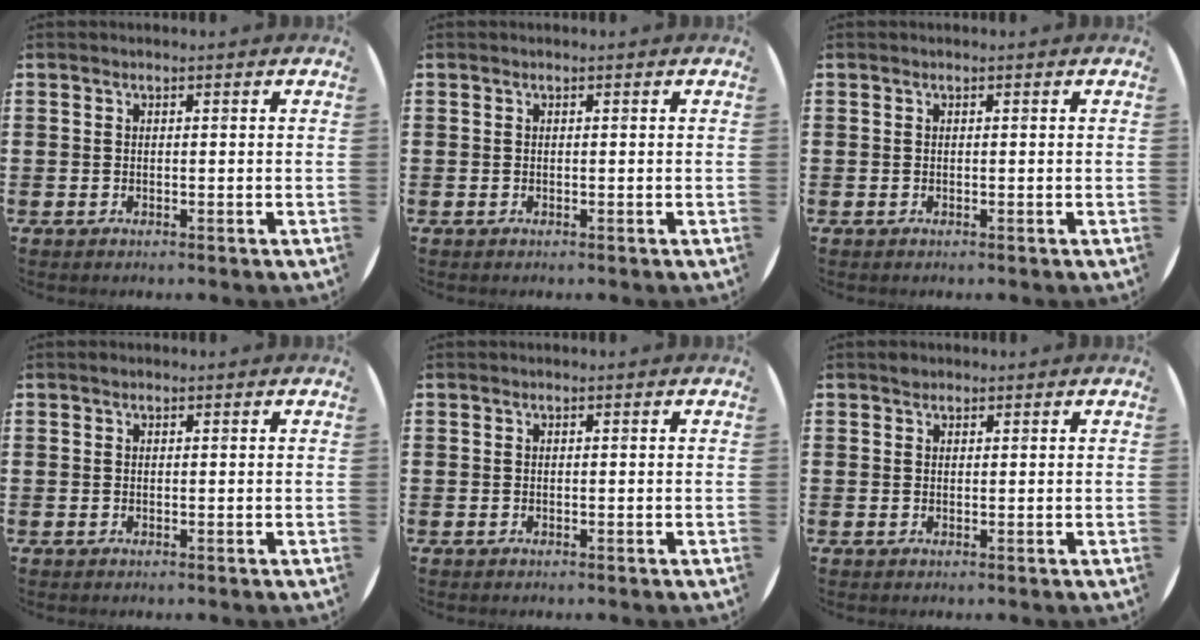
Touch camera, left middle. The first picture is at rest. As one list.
[{"total": 0.0}, {"total": 0.0}, {"total": 0.0}, {"total": 0.0}, {"total": 0.8, "force": [0.7, 0.4, 0.0], "torque": [0.009, 0.000, 0.012]}]